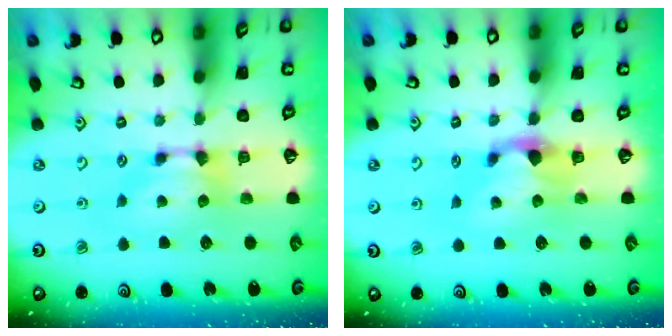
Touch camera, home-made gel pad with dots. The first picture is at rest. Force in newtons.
{"total": 1.2, "press": 0.1, "slide": 1.2}